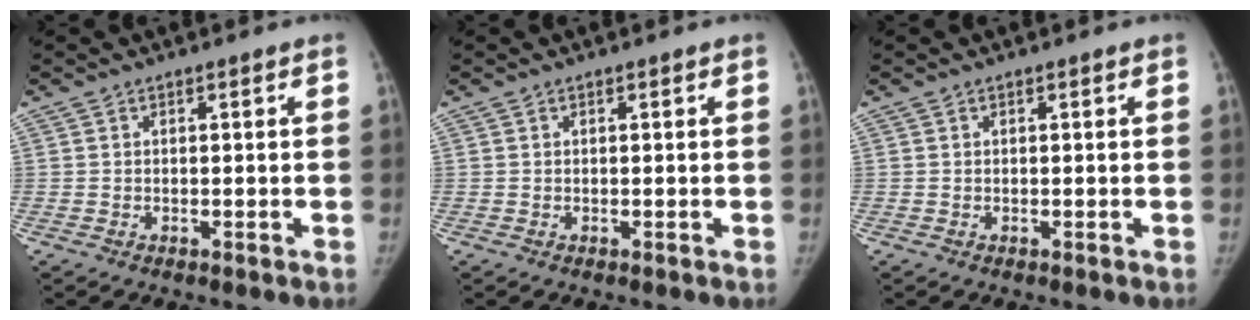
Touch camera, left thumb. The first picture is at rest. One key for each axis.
{"total": 0.0}
{"total": 0.0}